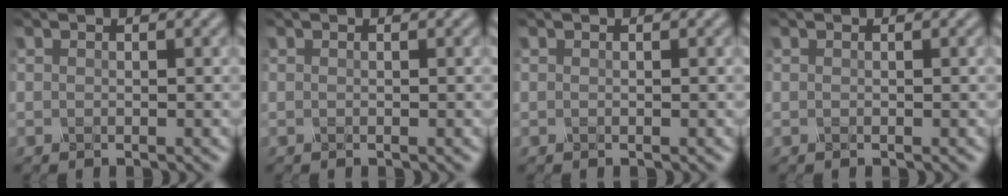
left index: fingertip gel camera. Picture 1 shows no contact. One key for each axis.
{"total": 0.0}
{"total": 0.0}
{"total": 0.0}